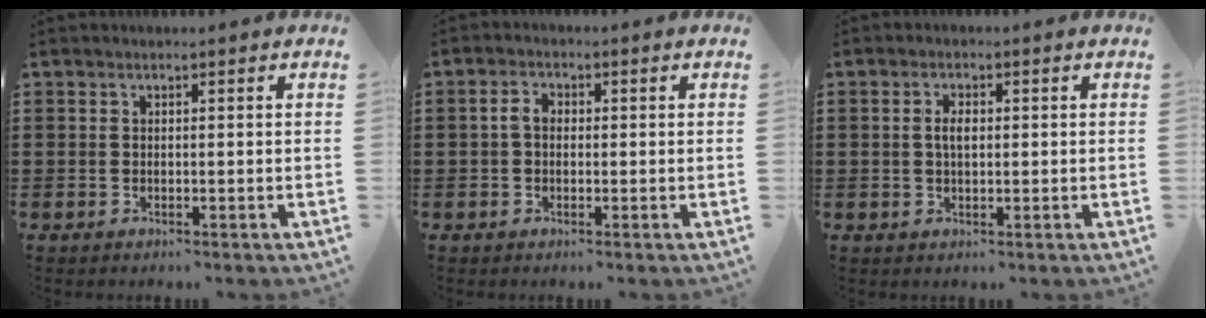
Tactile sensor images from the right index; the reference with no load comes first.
{"total": 2.5, "force": [-0.1, 1.7, 1.8], "torque": [-0.037, 0.007, -0.004]}
{"total": 2.5, "force": [0.2, 1.1, 2.2], "torque": [-0.044, 0.006, 0.002]}